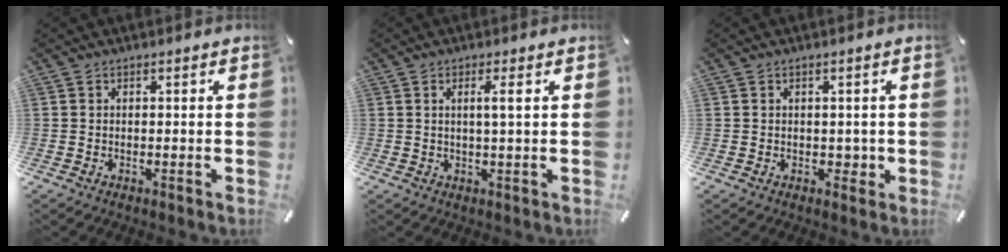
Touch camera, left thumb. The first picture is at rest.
{"total": 3.6, "force": [0.9, 0.1, 3.4], "torque": [-0.069, -0.002, 0.012]}
{"total": 1.9, "force": [0.0, 1.6, 1.0], "torque": [-0.001, -0.002, -0.003]}